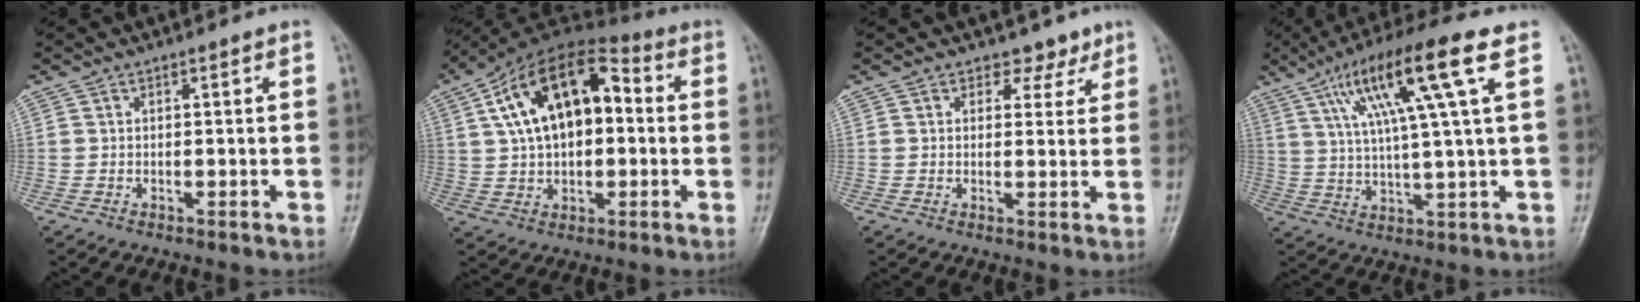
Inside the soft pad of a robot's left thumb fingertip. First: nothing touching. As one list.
[{"total": 18.3, "force": [3.4, 10.5, 14.6], "torque": [-0.227, 0.031, 0.047]}, {"total": 3.4, "force": [2.5, 2.4, 0.4], "torque": [0.023, -0.013, 0.030]}, {"total": 15.2, "force": [6.2, 1.0, 13.8], "torque": [-0.256, 0.000, 0.105]}]